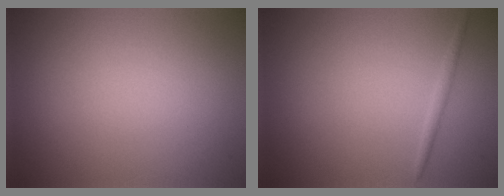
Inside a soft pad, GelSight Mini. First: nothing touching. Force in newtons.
{"total": 0.9, "press": 0.9, "slide": 0.0}